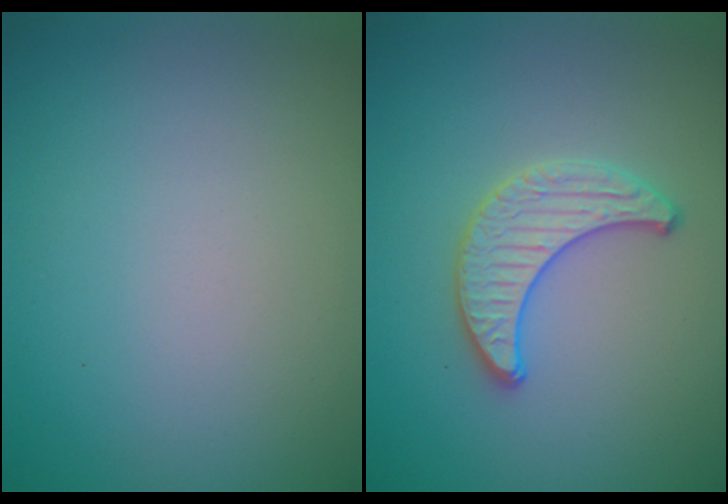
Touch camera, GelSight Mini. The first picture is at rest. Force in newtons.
{"total": 2.4, "press": 2.4, "slide": 0.1}